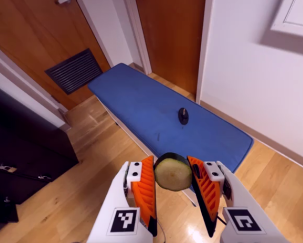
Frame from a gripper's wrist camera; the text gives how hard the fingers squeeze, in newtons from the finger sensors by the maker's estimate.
{"total": 8.9, "left": 8.1, "right": 9.6}